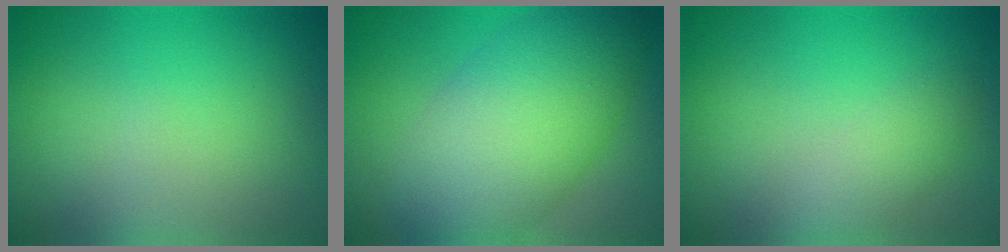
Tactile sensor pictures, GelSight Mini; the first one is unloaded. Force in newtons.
{"total": 10.3, "press": 10.3, "slide": 0.4}
{"total": 1.9, "press": 1.9, "slide": 0.1}